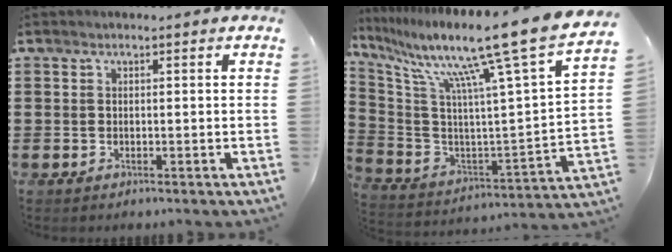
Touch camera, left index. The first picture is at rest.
{"total": 14.5, "force": [10.6, -0.4, 9.9], "torque": [-0.186, -0.084, 0.150]}